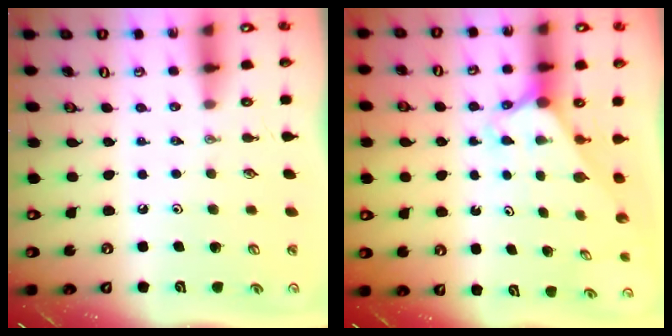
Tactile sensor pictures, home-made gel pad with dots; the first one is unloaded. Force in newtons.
{"total": 2.2, "press": 2.2, "slide": 0.2}